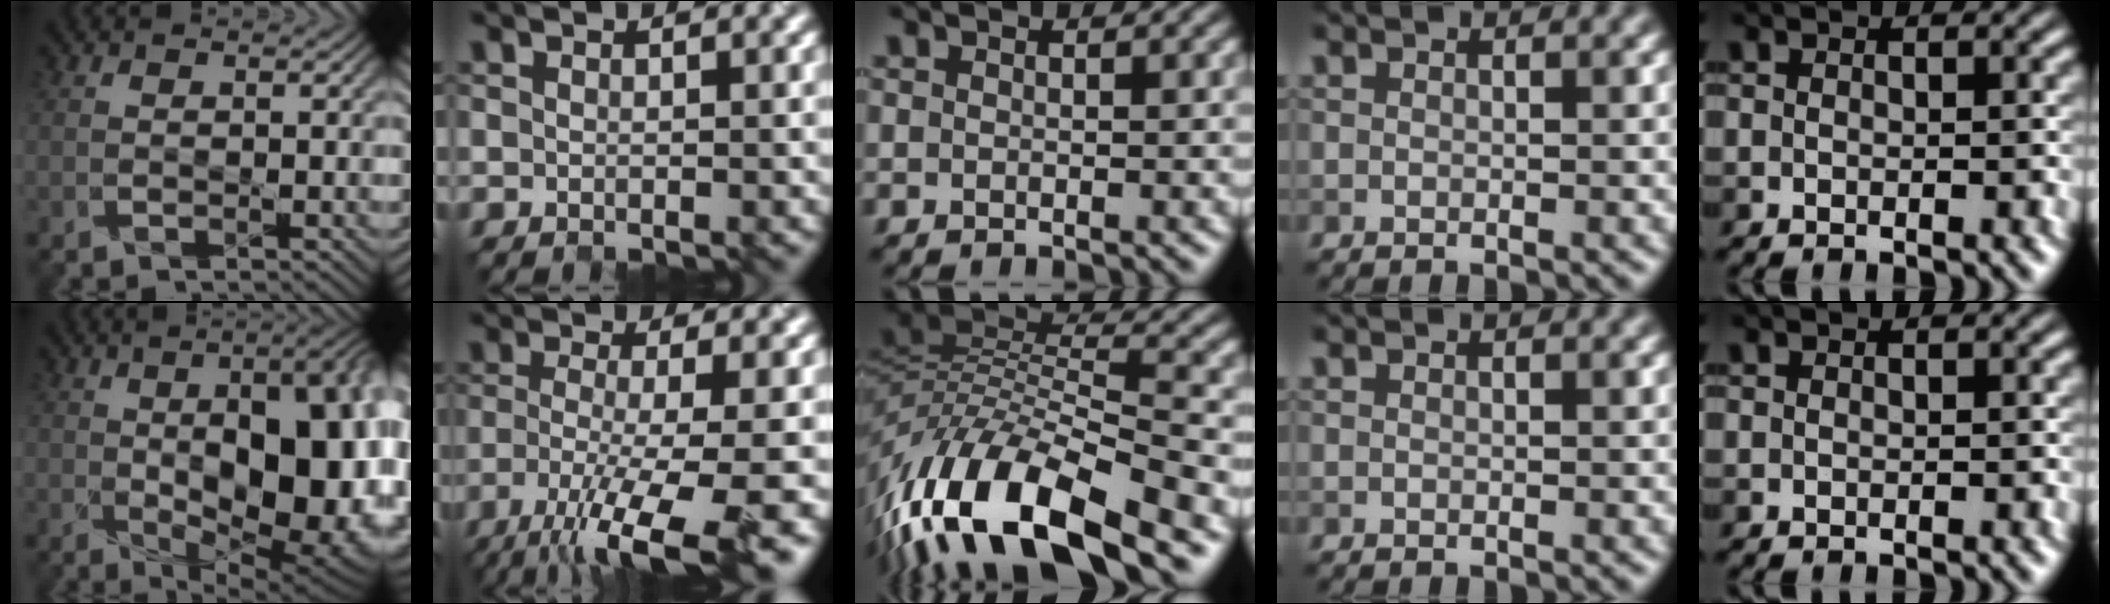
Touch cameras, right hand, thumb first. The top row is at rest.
{"thumb": {"total": 18.9, "force": [-0.8, 9.5, 16.3], "torque": [-0.191, -0.003, 0.006]}, "index": {"total": 11.2, "force": [-6.0, 2.7, 9.1], "torque": [-0.158, -0.023, -0.100]}, "middle": {"total": 14.0, "force": [-7.8, 5.1, 10.5], "torque": [-0.205, 0.010, -0.150]}}